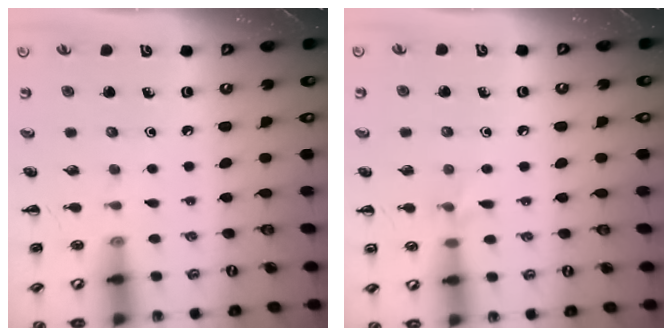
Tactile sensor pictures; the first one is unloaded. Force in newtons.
{"total": 5.4, "press": 5.1, "slide": 1.9}